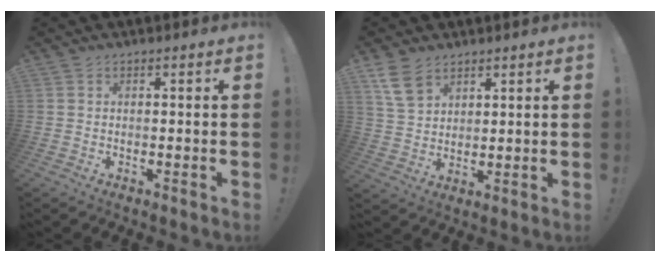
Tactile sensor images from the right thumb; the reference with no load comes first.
{"total": 8.6, "force": [5.6, 5.2, 3.9], "torque": [-0.067, -0.022, 0.113]}